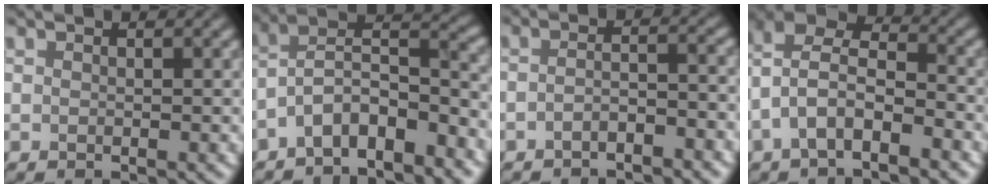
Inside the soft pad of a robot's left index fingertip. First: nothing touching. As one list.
[{"total": 7.5, "force": [-4.5, 2.6, 5.4], "torque": [-0.087, 0.012, -0.087]}, {"total": 2.6, "force": [-1.7, 0.7, 1.9], "torque": [-0.032, 0.004, -0.036]}, {"total": 5.9, "force": [-2.4, 2.6, 4.6], "torque": [-0.085, 0.014, -0.054]}]